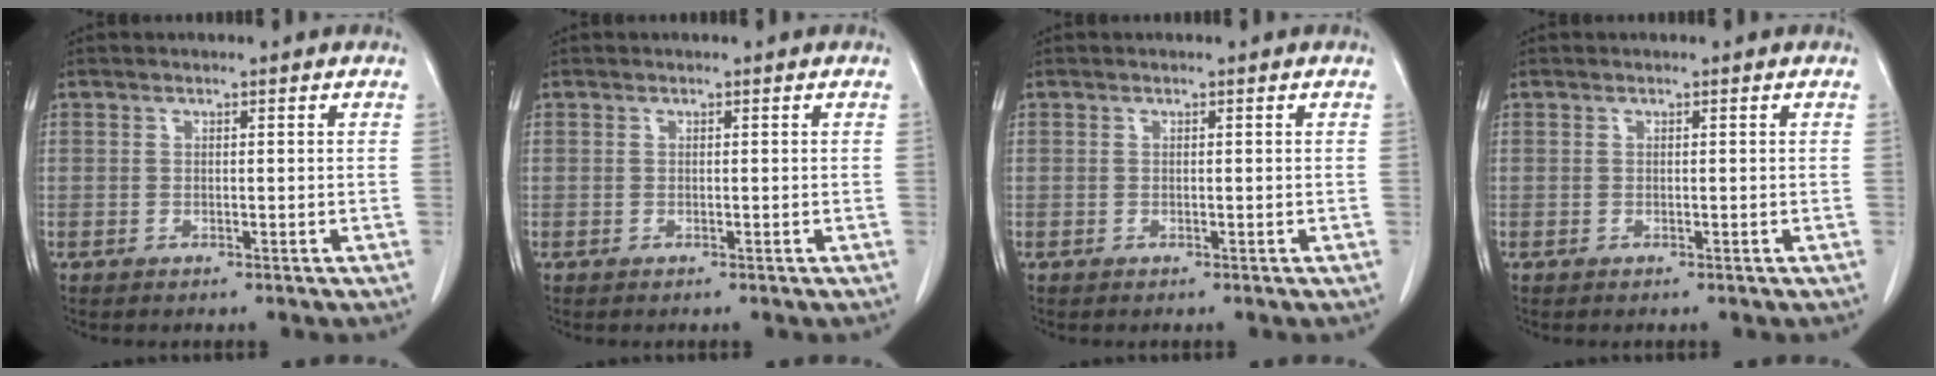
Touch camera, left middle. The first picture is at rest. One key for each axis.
{"total": 0.0}
{"total": 0.0}
{"total": 0.0}